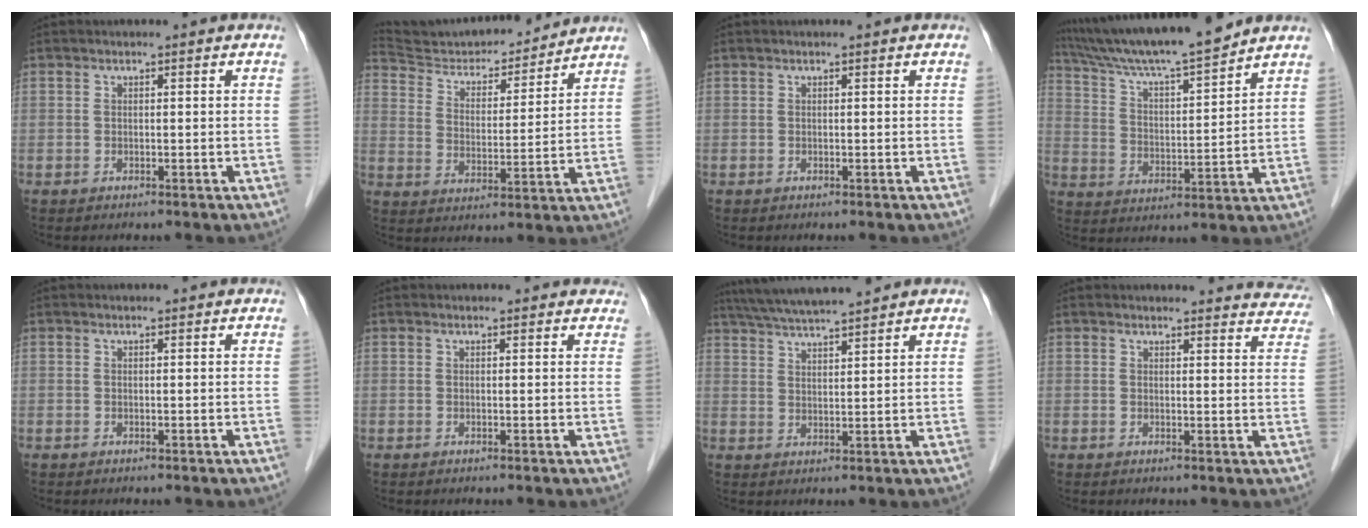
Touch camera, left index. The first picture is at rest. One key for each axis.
{"total": 16.2, "fx": 15.6, "fy": 2.7, "fz": 3.4, "tx": -0.056, "ty": -0.002, "tz": 0.247}
{"total": 0.0}
{"total": 15.4, "fx": 13.9, "fy": -0.3, "fz": 6.8, "tx": -0.124, "ty": 0.003, "tz": 0.234}
{"total": 1.1, "fx": 1.0, "fy": 0.1, "fz": 0.2, "tx": -0.010, "ty": 0.007, "tz": 0.012}
{"total": 5.3, "fx": 4.9, "fy": 1.6, "fz": 1.4, "tx": -0.004, "ty": 0.009, "tz": 0.042}
{"total": 10.3, "fx": 9.2, "fy": -0.1, "fz": 4.5, "tx": -0.082, "ty": 0.024, "tz": 0.147}
{"total": 12.8, "fx": 12.5, "fy": 2.3, "fz": 1.5, "tx": 0.017, "ty": -0.043, "tz": 0.105}